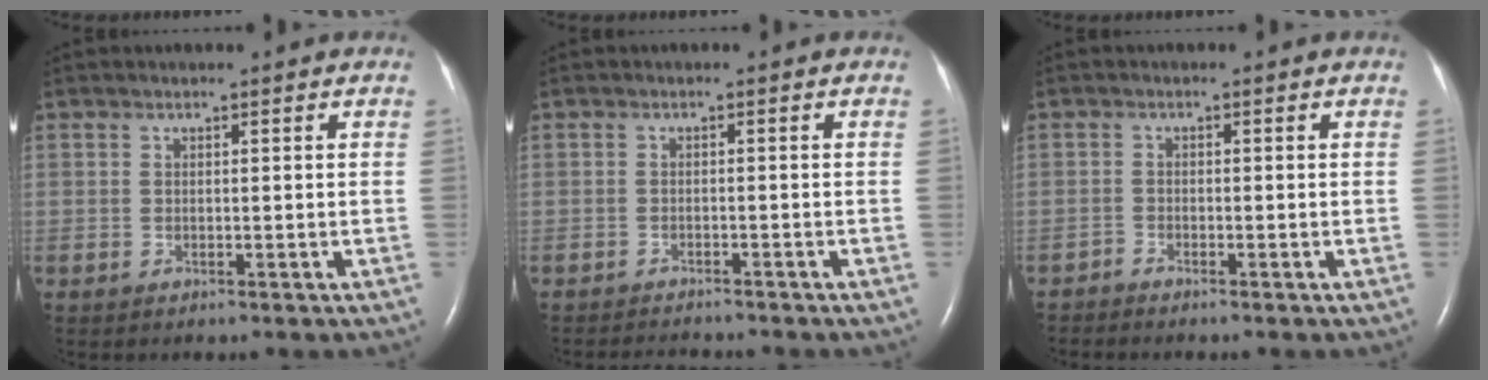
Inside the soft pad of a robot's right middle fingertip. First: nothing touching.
{"total": 4.6, "force": [-4.5, 0.3, 1.2], "torque": [-0.017, -0.012, -0.063]}
{"total": 1.1, "force": [-1.0, -0.2, -0.2], "torque": [0.003, -0.004, -0.021]}